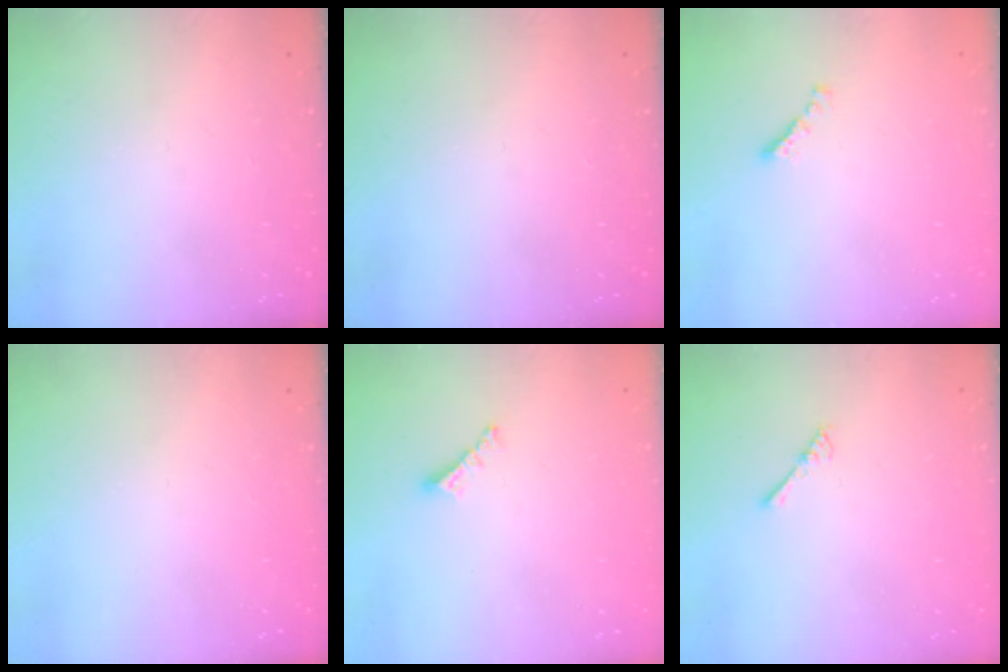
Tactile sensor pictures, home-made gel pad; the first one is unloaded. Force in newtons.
{"total": 0.0}
{"total": 1.8, "press": 1.7, "slide": 0.6}
{"total": 0.0}
{"total": 3.4, "press": 3.4, "slide": 0.1}
{"total": 1.8, "press": 1.7, "slide": 0.4}